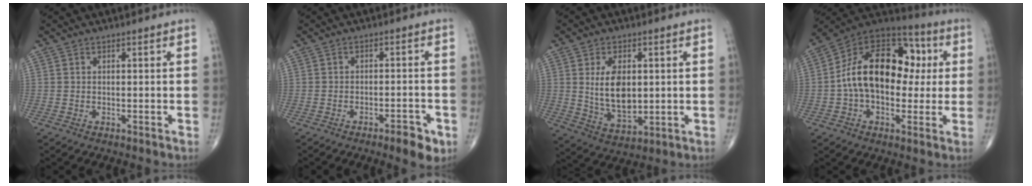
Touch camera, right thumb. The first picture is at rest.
{"total": 5.3, "force": [-3.0, 1.7, 4.0], "torque": [-0.048, 0.012, -0.040]}
{"total": 10.6, "force": [1.3, 6.1, 8.6], "torque": [-0.137, -0.021, 0.036]}
{"total": 20.7, "force": [1.3, 13.4, 15.7], "torque": [-0.231, 0.040, 0.013]}